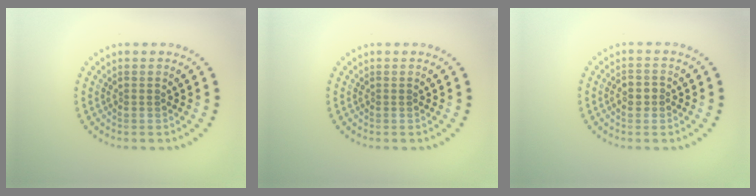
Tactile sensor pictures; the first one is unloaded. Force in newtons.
{"total": 0.0}
{"total": 1.6, "press": 1.6, "slide": 0.3}